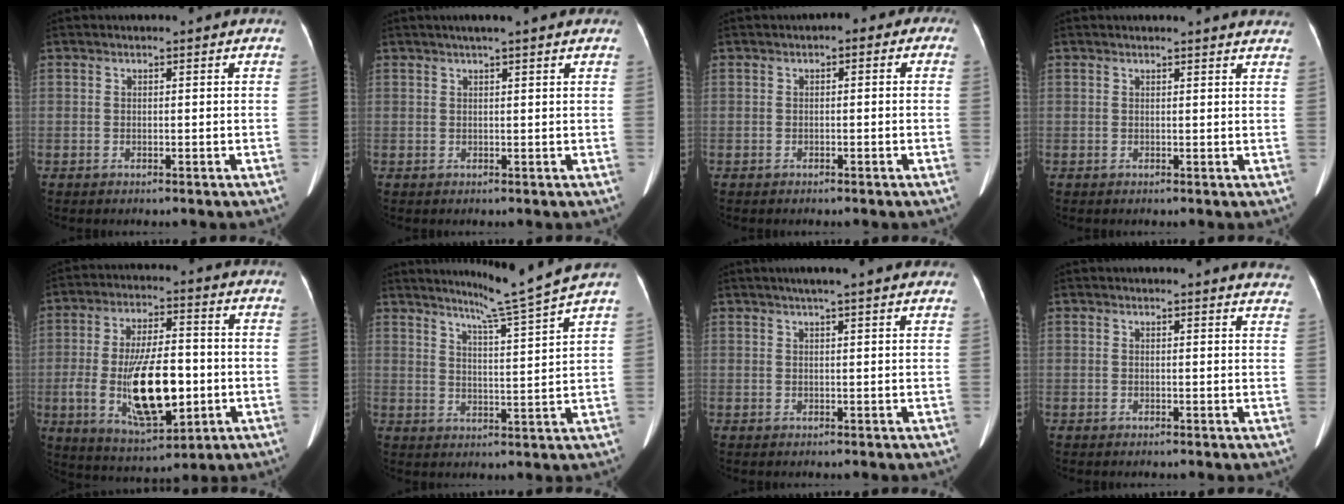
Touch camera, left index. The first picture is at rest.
{"total": 5.0, "force": [3.9, 0.1, 3.2], "torque": [-0.047, 0.028, 0.050]}
{"total": 2.1, "force": [-0.4, 1.4, 1.6], "torque": [-0.011, 0.017, -0.016]}
{"total": 6.9, "force": [6.7, 0.8, 1.4], "torque": [-0.004, -0.005, 0.046]}
{"total": 15.5, "force": [-2.6, 5.3, 14.3], "torque": [-0.267, -0.007, -0.034]}
{"total": 9.1, "force": [7.9, -2.7, 3.6], "torque": [-0.064, -0.030, 0.122]}
{"total": 8.2, "force": [6.7, 0.5, 4.8], "torque": [-0.066, 0.028, 0.076]}
{"total": 7.9, "force": [7.7, 1.0, 1.1], "torque": [0.013, -0.031, 0.046]}